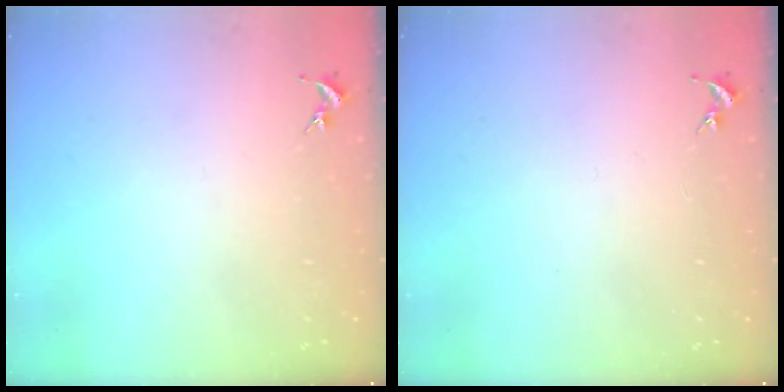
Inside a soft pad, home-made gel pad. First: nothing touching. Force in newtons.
{"total": 0.0}